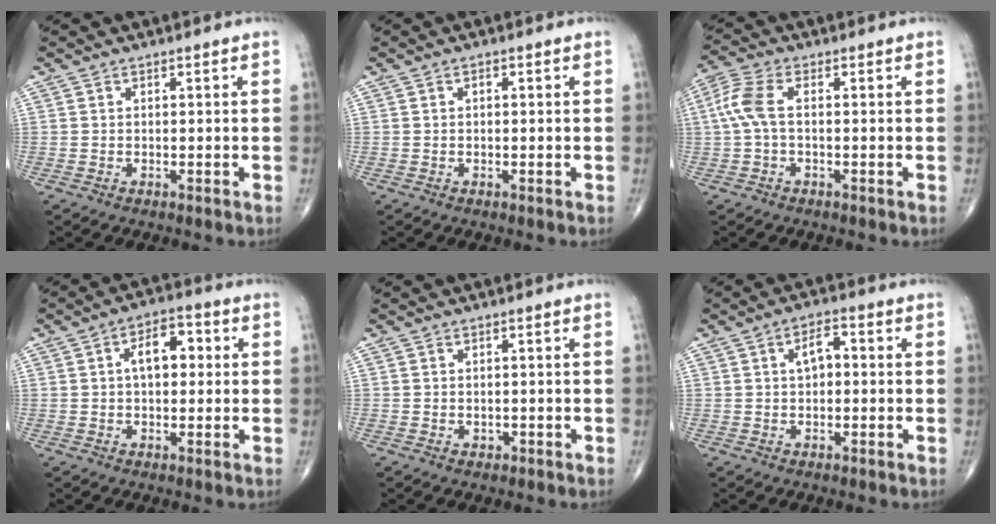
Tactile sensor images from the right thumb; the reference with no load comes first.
{"total": 0.5, "force": [0.1, 0.3, 0.4], "torque": [-0.003, 0.002, 0.000]}
{"total": 6.1, "force": [0.1, 2.8, 5.5], "torque": [-0.146, 0.017, -0.004]}
{"total": 7.3, "force": [1.1, 4.2, 5.8], "torque": [-0.072, 0.020, 0.009]}
{"total": 0.9, "force": [-0.4, 0.8, 0.4], "torque": [-0.002, 0.001, -0.003]}
{"total": 4.3, "force": [0.5, 2.4, 3.5], "torque": [-0.050, 0.016, 0.001]}